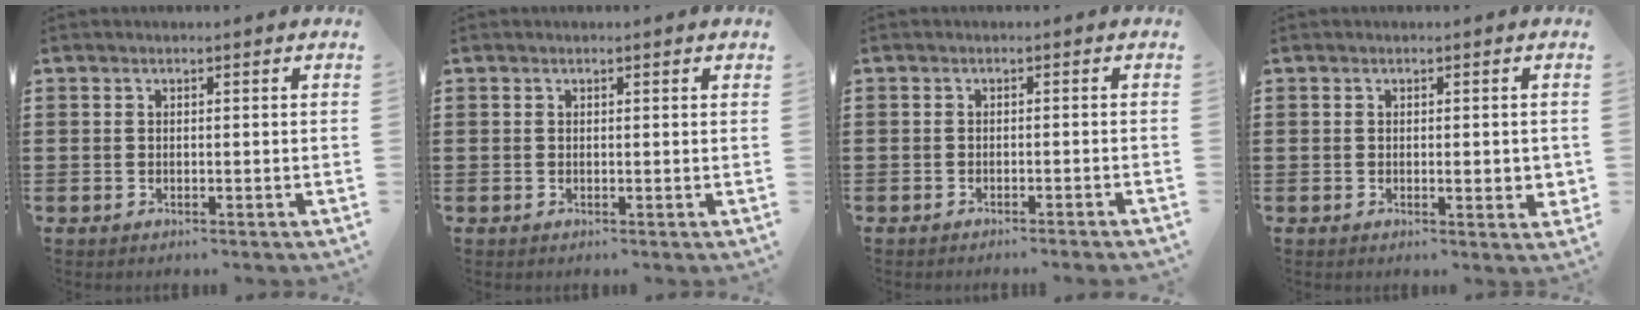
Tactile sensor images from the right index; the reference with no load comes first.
{"total": 0.0}
{"total": 1.1, "force": [-1.0, -0.3, 0.3], "torque": [-0.005, 0.000, -0.020]}
{"total": 1.9, "force": [0.0, 0.5, 1.8], "torque": [-0.033, 0.001, -0.001]}